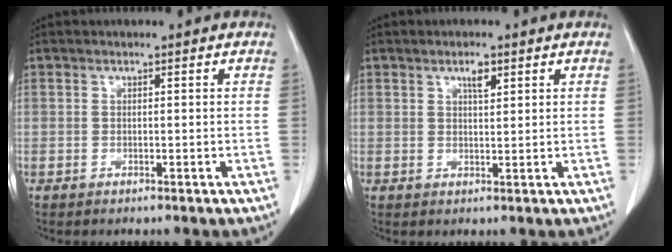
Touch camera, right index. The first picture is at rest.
{"total": 2.3, "force": [1.3, 0.7, 1.8], "torque": [-0.032, -0.001, 0.022]}